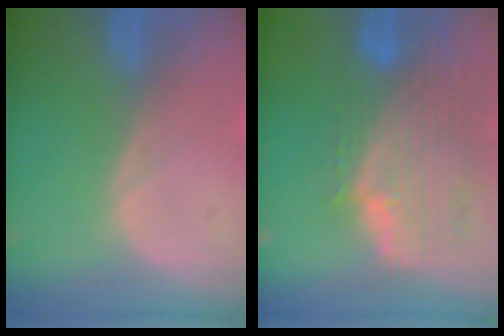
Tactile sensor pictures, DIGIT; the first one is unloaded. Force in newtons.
{"total": 11.1, "press": 9.5, "slide": 5.7}